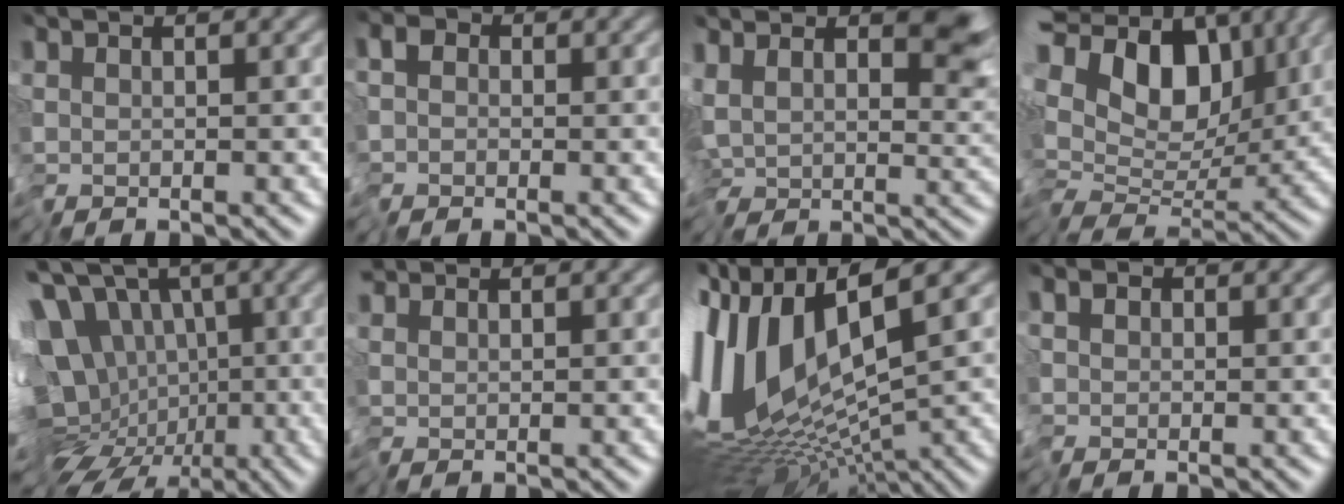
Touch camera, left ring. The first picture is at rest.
{"total": 1.2, "force": [-0.6, 1.1, 0.2], "torque": [0.000, 0.000, -0.017]}
{"total": 7.7, "force": [2.8, 4.8, 5.3], "torque": [-0.117, -0.004, 0.050]}
{"total": 11.2, "force": [2.3, 7.8, 7.8], "torque": [-0.152, -0.003, 0.054]}
{"total": 13.0, "force": [0.7, 10.1, 8.2], "torque": [-0.146, -0.011, 0.028]}
{"total": 1.2, "force": [0.7, 0.7, 0.7], "torque": [-0.017, 0.004, 0.013]}
{"total": 13.6, "force": [0.5, 5.1, 12.6], "torque": [-0.274, -0.001, 0.029]}
{"total": 1.0, "force": [-0.4, 0.9, 0.3], "torque": [-0.001, 0.001, -0.012]}